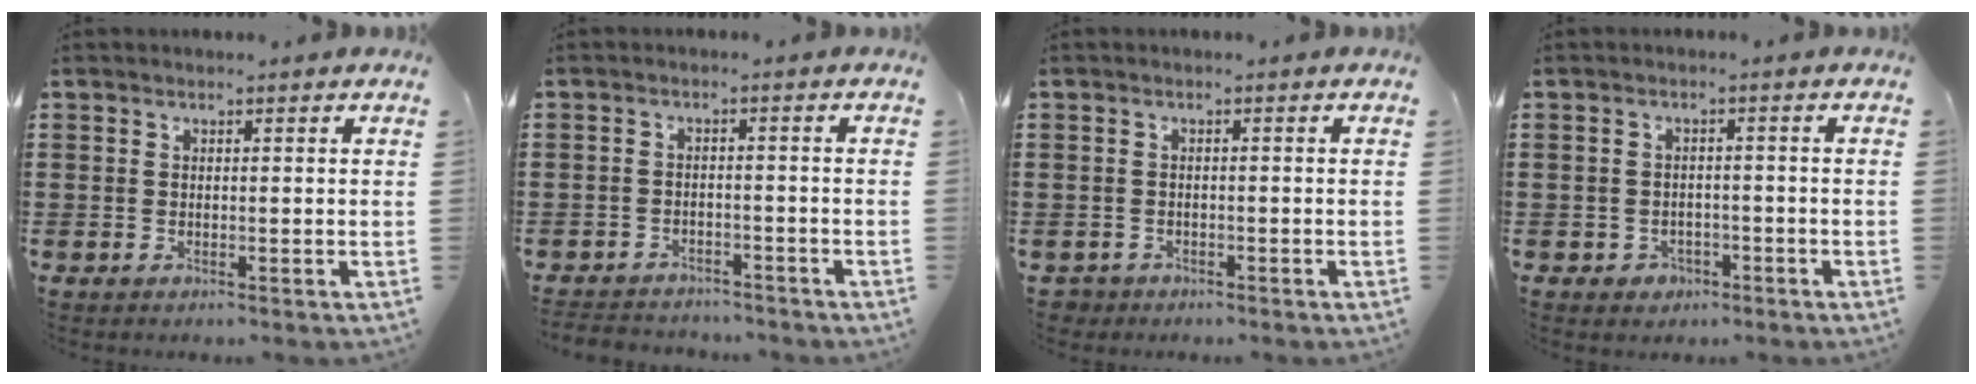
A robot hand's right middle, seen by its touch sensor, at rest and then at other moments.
{"total": 2.7, "force": [-2.6, 0.4, -0.3], "torque": [-0.004, -0.002, -0.058]}
{"total": 1.3, "force": [-1.2, 0.5, -0.2], "torque": [-0.003, 0.001, -0.027]}
{"total": 1.6, "force": [-1.1, 1.1, 0.2], "torque": [-0.011, -0.002, -0.026]}